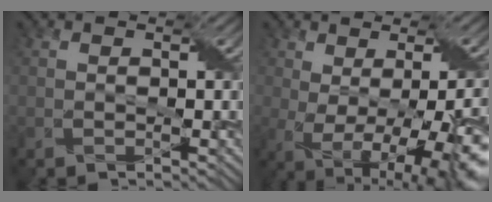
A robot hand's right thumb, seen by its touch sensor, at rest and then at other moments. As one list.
[{"total": 14.1, "force": [-2.9, 5.8, 12.5], "torque": [-0.178, -0.036, -0.008]}]